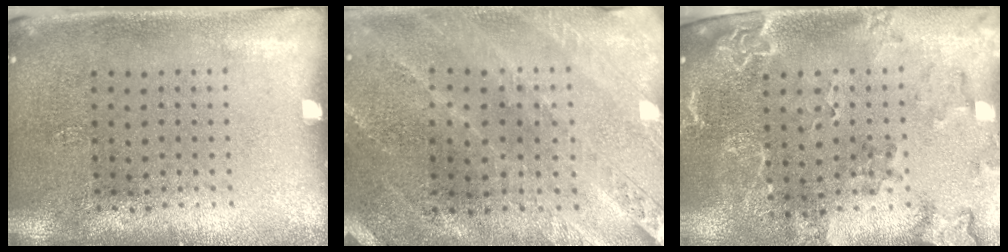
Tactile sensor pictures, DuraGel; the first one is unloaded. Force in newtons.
{"total": 1.3, "press": 1.3, "slide": 0.2}
{"total": 2.0, "press": 1.9, "slide": 0.7}